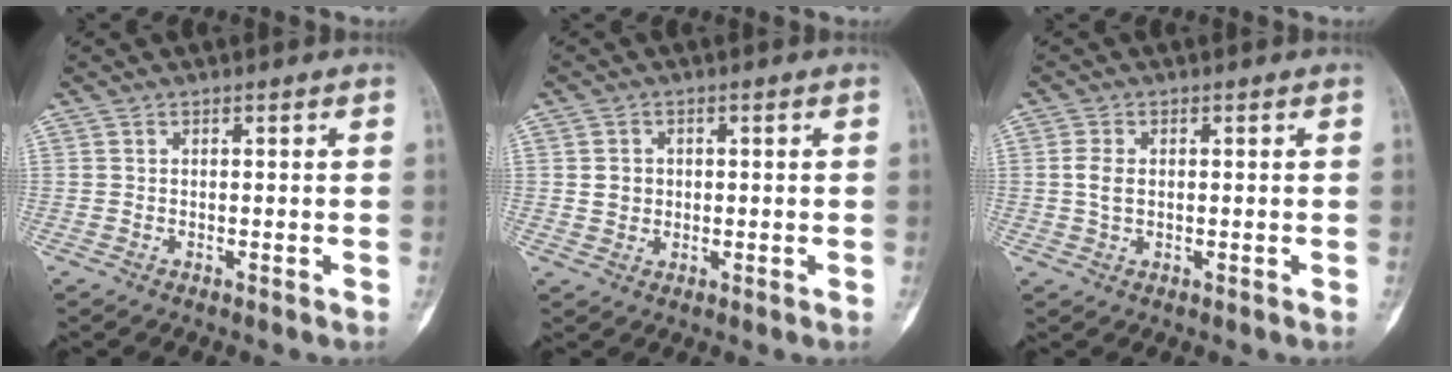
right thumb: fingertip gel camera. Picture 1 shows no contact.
{"total": 2.9, "force": [0.2, 2.7, 1.1], "torque": [0.002, 0.005, 0.004]}
{"total": 3.0, "force": [0.2, 1.9, 2.3], "torque": [-0.045, 0.003, 0.002]}